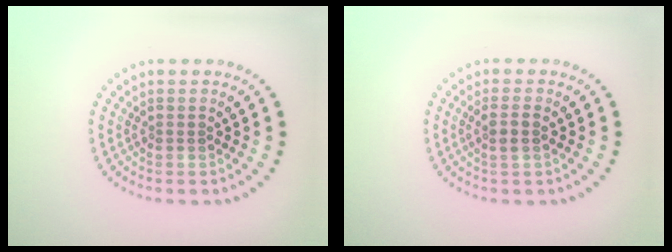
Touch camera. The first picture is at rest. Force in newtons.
{"total": 1.5, "press": 1.4, "slide": 0.6}